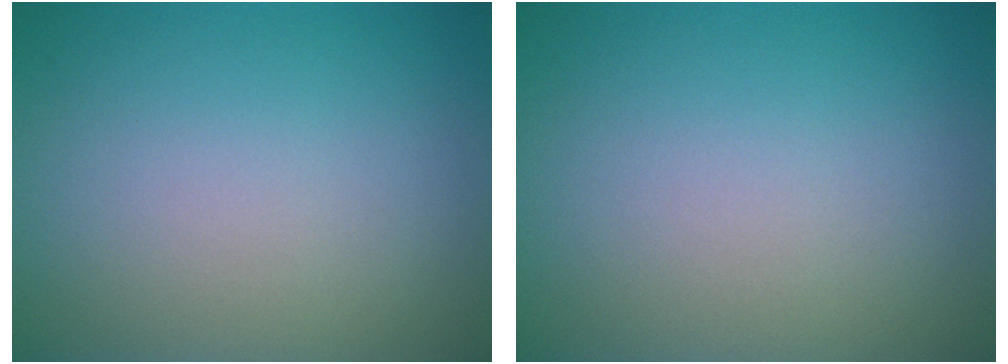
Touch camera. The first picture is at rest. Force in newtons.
{"total": 0.0}